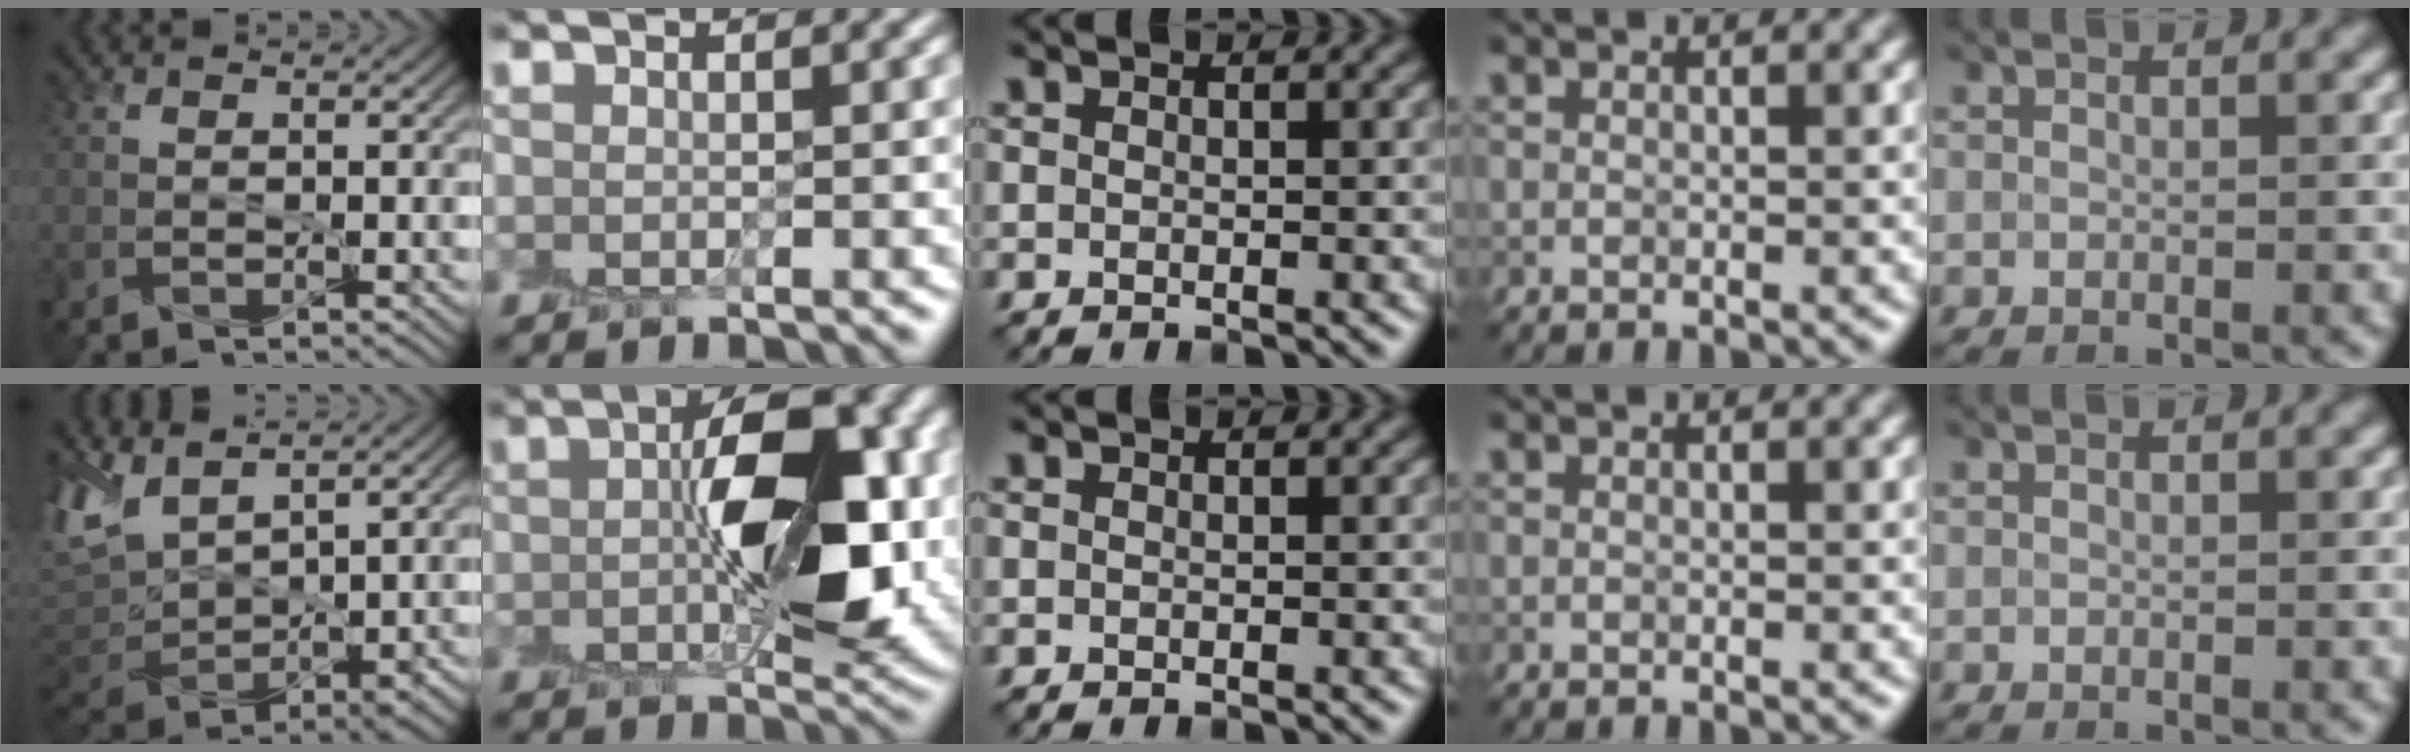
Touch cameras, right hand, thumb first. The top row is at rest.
{"thumb": {"total": 9.4, "force": [4.8, 4.8, 6.5], "torque": [-0.187, 0.002, 0.097]}, "index": {"total": 10.0, "force": [0.5, 4.2, 9.0], "torque": [-0.137, 0.010, 0.011]}}